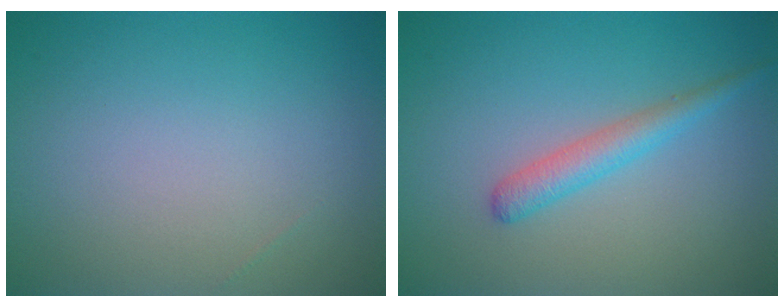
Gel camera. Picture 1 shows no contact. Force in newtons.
{"total": 2.3, "press": 2.3, "slide": 0.1}